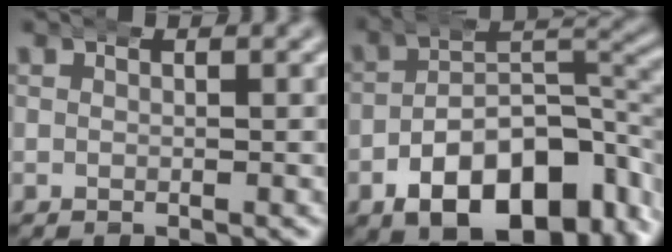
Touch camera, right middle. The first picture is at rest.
{"total": 13.2, "force": [-6.1, 7.6, 8.9], "torque": [-0.117, -0.027, -0.081]}